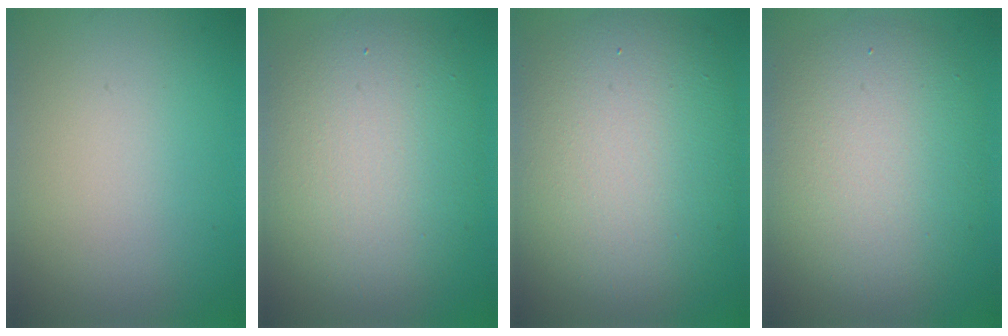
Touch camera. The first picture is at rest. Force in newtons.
{"total": 8.8, "press": 8.8, "slide": 0.5}
{"total": 11.1, "press": 11.1, "slide": 1.2}
{"total": 8.7, "press": 8.7, "slide": 0.6}